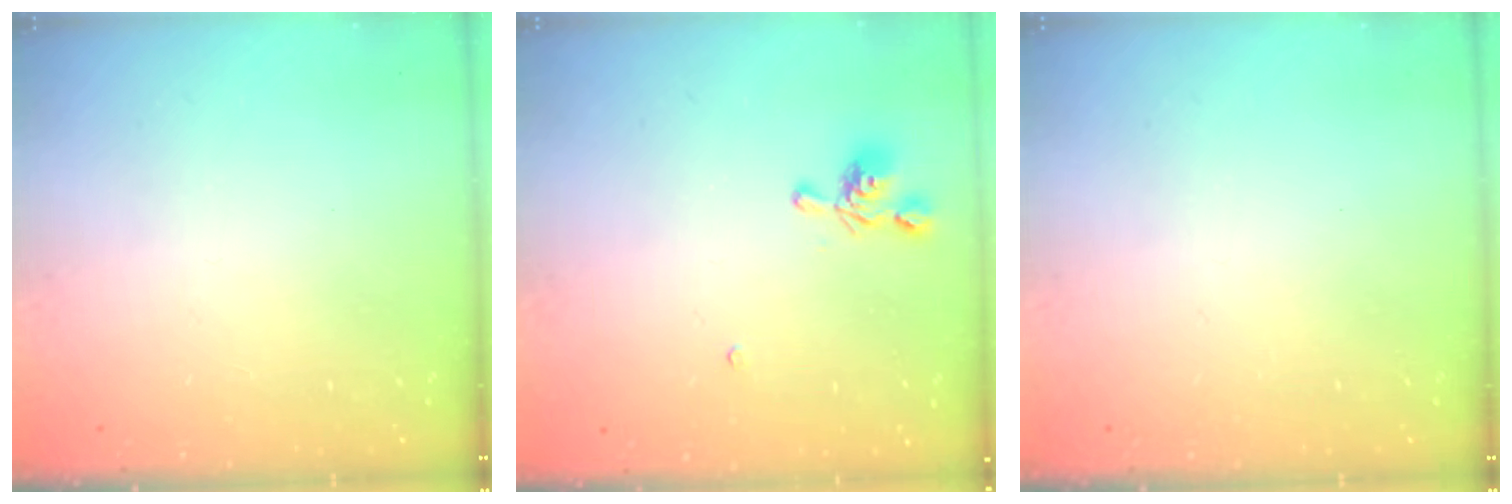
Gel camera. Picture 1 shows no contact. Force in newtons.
{"total": 5.4, "press": 5.4, "slide": 0.2}
{"total": 0.0}